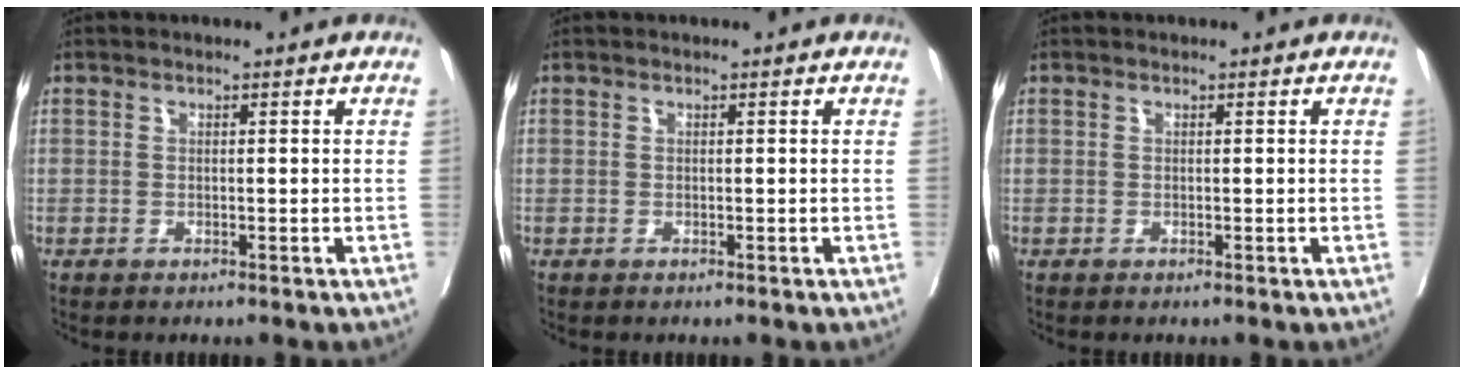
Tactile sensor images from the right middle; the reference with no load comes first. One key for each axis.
{"total": 0.0}
{"total": 0.0}